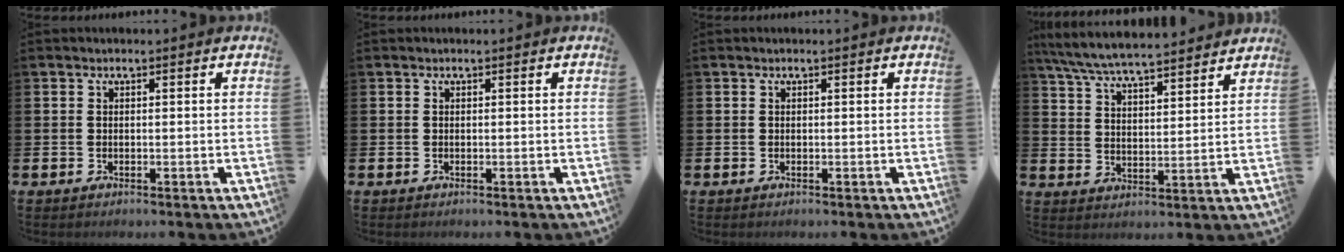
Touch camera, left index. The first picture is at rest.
{"total": 0.0}
{"total": 0.0}
{"total": 7.0, "force": [6.7, 0.4, 1.8], "torque": [-0.064, -0.039, 0.120]}